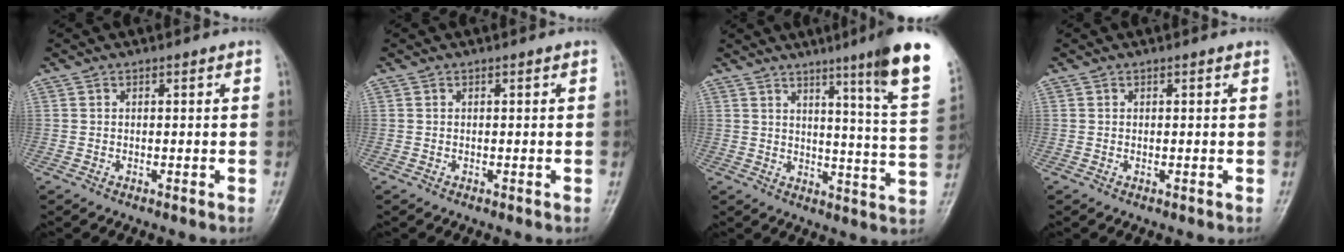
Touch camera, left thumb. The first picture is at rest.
{"total": 0.0}
{"total": 15.4, "force": [9.1, 0.1, 12.5], "torque": [-0.157, -0.056, 0.115]}
{"total": 0.0}